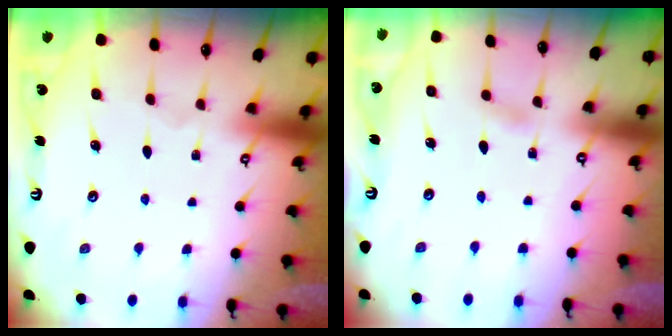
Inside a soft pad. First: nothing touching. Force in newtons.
{"total": 2.7, "press": 2.7, "slide": 0.3}